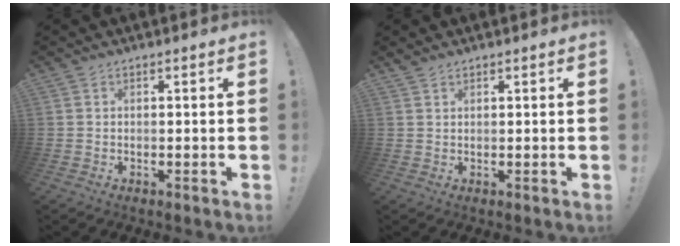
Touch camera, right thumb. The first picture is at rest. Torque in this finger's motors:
{"motor_torque": [-0.09, -0.22, -0.18, 0.09, 0.00]}